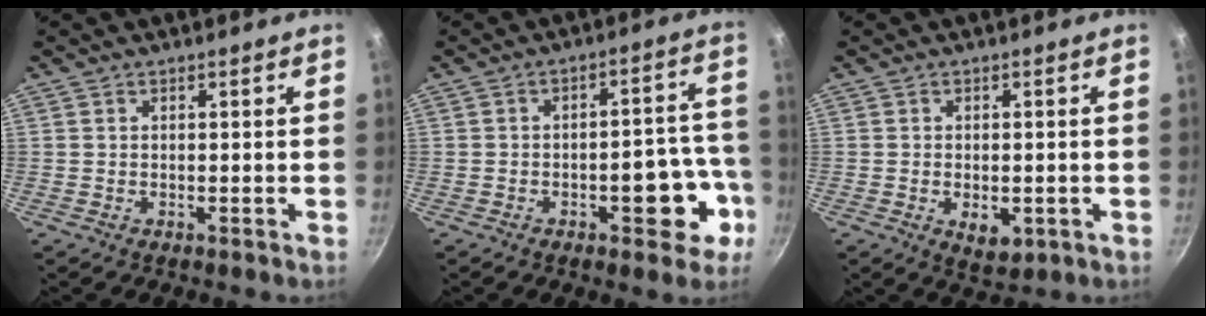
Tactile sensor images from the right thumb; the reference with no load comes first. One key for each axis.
{"total": 10.6, "fx": -4.2, "fy": 5.1, "fz": 8.2, "tx": -0.061, "ty": 0.045, "tz": -0.051}
{"total": 4.9, "fx": -1.3, "fy": 2.9, "fz": 3.7, "tx": -0.048, "ty": -0.005, "tz": -0.010}